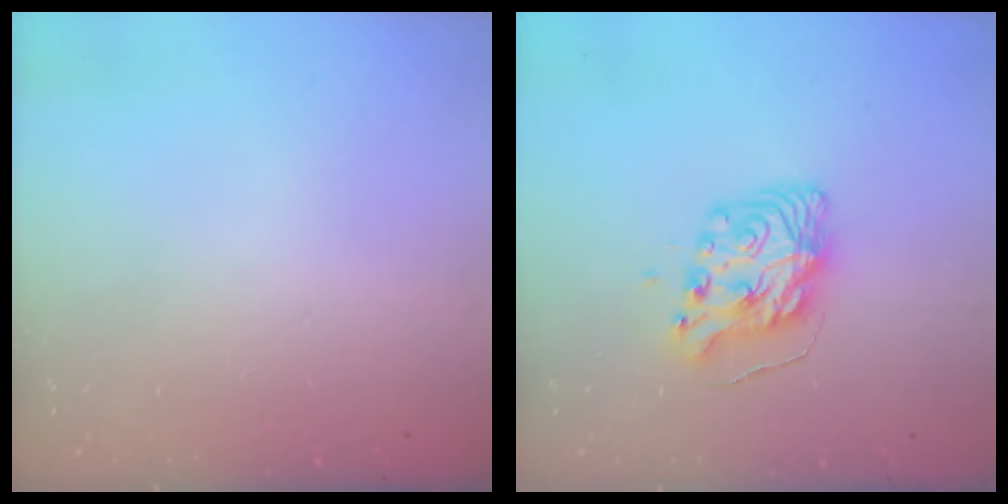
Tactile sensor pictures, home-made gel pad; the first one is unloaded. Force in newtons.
{"total": 10.1, "press": 10.0, "slide": 1.1}